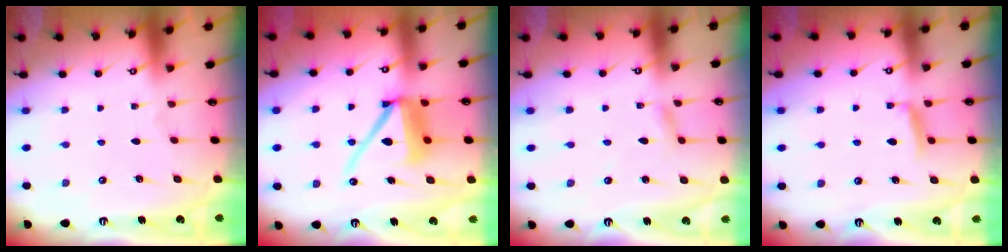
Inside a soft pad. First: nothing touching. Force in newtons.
{"total": 12.5, "press": 12.4, "slide": 1.7}
{"total": 2.5, "press": 2.4, "slide": 0.3}
{"total": 5.9, "press": 5.8, "slide": 0.8}